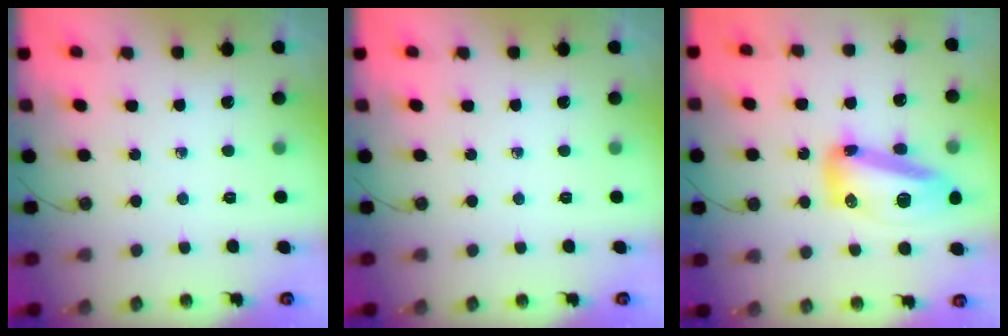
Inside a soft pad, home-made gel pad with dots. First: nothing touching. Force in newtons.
{"total": 0.0}
{"total": 15.7, "press": 15.7, "slide": 1.4}